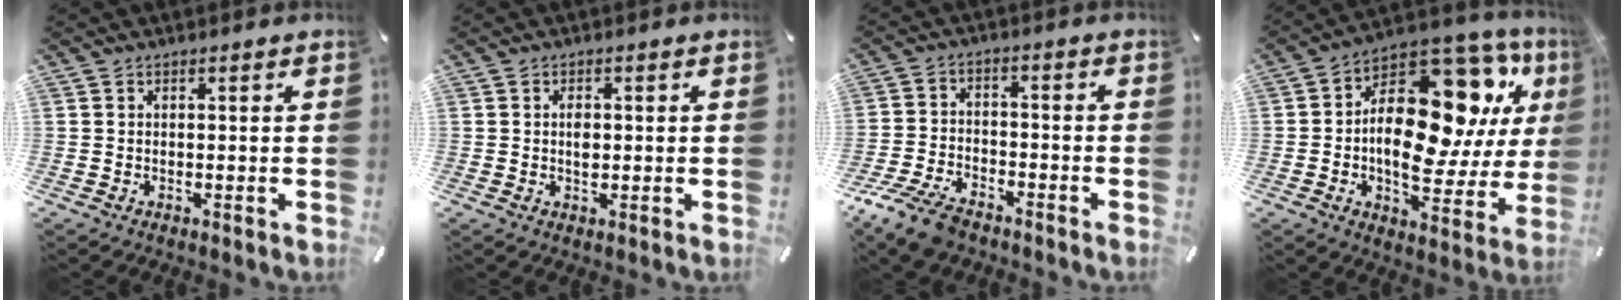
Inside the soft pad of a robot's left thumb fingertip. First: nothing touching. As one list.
[{"total": 2.1, "force": [0.1, 1.2, 1.7], "torque": [-0.028, -0.001, -0.001]}, {"total": 9.1, "force": [-6.9, 4.1, 4.3], "torque": [-0.092, 0.032, -0.131]}, {"total": 24.6, "force": [5.0, 14.3, 19.4], "torque": [-0.292, -0.047, 0.093]}]